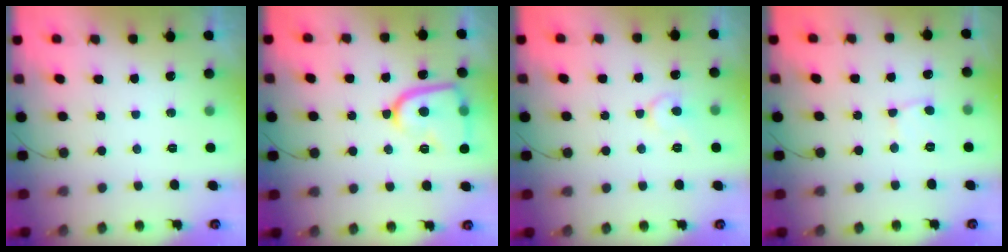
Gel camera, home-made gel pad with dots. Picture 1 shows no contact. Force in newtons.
{"total": 14.7, "press": 14.6, "slide": 1.3}
{"total": 6.7, "press": 6.6, "slide": 0.7}
{"total": 2.6, "press": 2.6, "slide": 0.2}